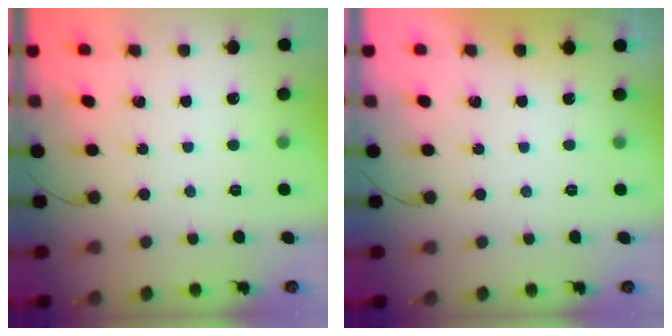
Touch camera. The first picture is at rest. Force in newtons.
{"total": 0.0}